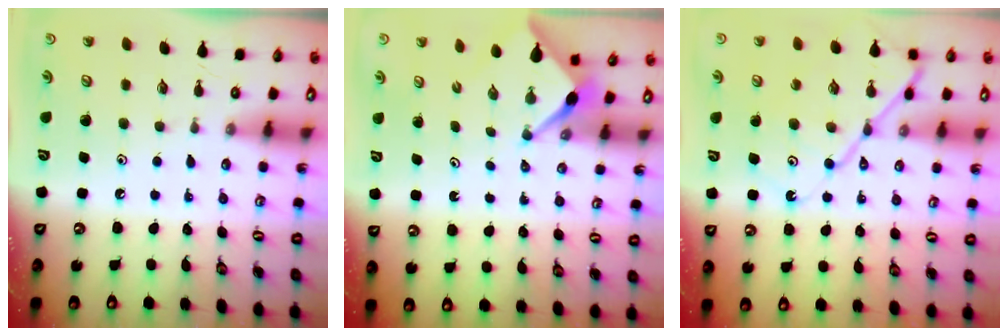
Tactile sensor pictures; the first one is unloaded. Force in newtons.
{"total": 2.4, "press": 2.4, "slide": 0.2}
{"total": 12.4, "press": 12.3, "slide": 1.4}